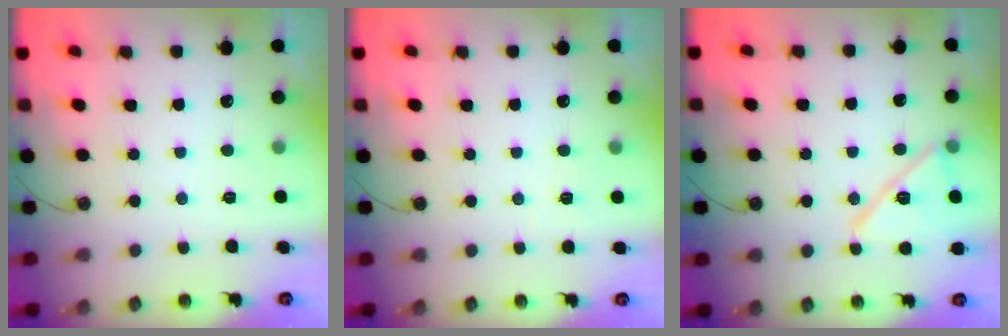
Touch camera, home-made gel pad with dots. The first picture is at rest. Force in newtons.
{"total": 2.7, "press": 2.5, "slide": 0.9}
{"total": 13.9, "press": 13.9, "slide": 0.2}